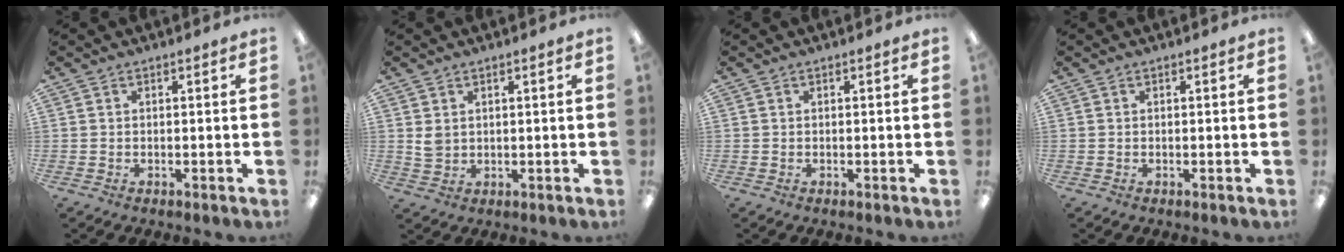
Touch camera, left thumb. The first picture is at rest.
{"total": 2.8, "force": [1.4, 2.0, 1.4], "torque": [-0.031, 0.003, 0.026]}
{"total": 0.0}
{"total": 0.0}